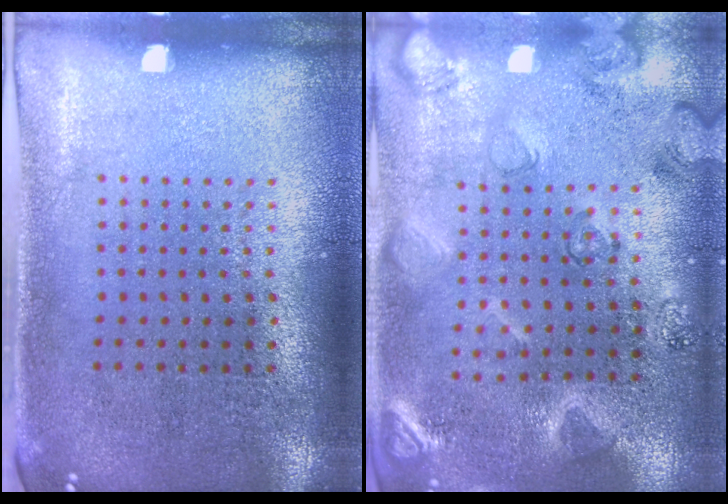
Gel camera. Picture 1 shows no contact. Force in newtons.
{"total": 2.3, "press": 2.3, "slide": 0.3}